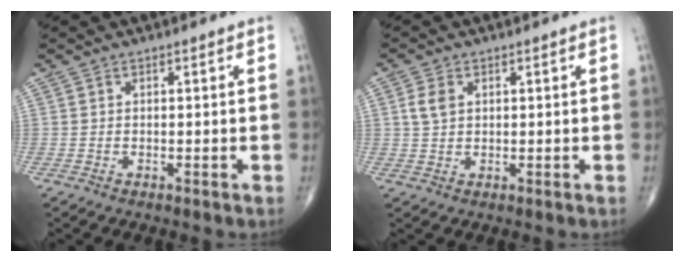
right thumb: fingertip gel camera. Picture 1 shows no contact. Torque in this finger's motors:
{"motor_torque": [-0.27, 0.28, 0.40, 0.16, 0.03]}